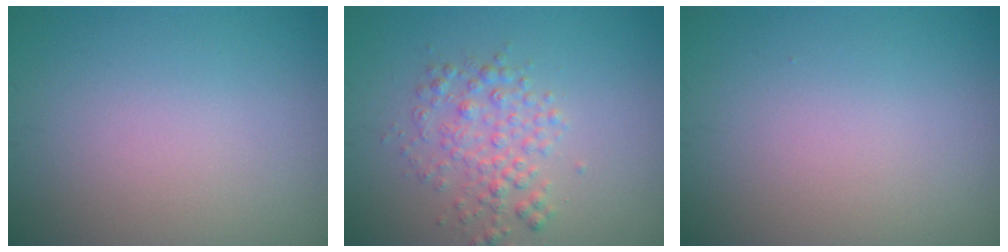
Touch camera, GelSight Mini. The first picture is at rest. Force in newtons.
{"total": 2.9, "press": 2.9, "slide": 0.0}
{"total": 0.0}